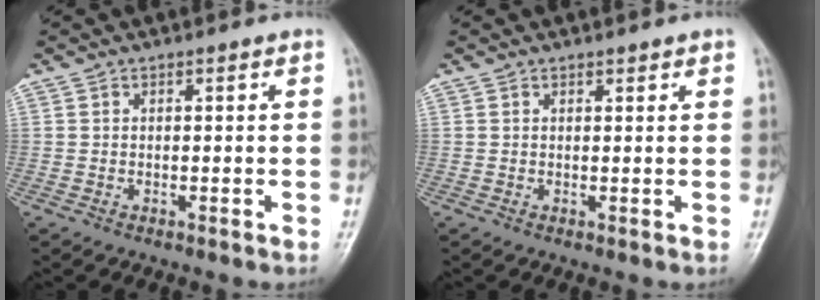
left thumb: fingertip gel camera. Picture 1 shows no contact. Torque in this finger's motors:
{"motor_torque": [-0.06, 0.02, -0.04, -0.10, 0.02]}